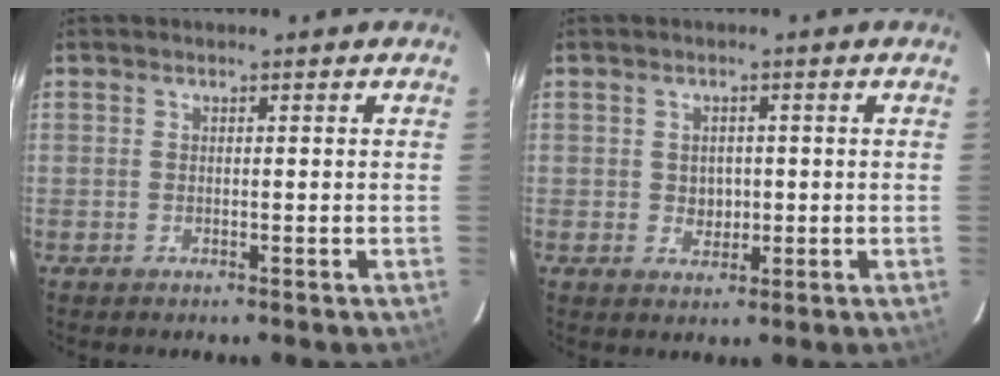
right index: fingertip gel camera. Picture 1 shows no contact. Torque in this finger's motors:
{"motor_torque": [-0.10, 0.03, 0.00, 0.00]}